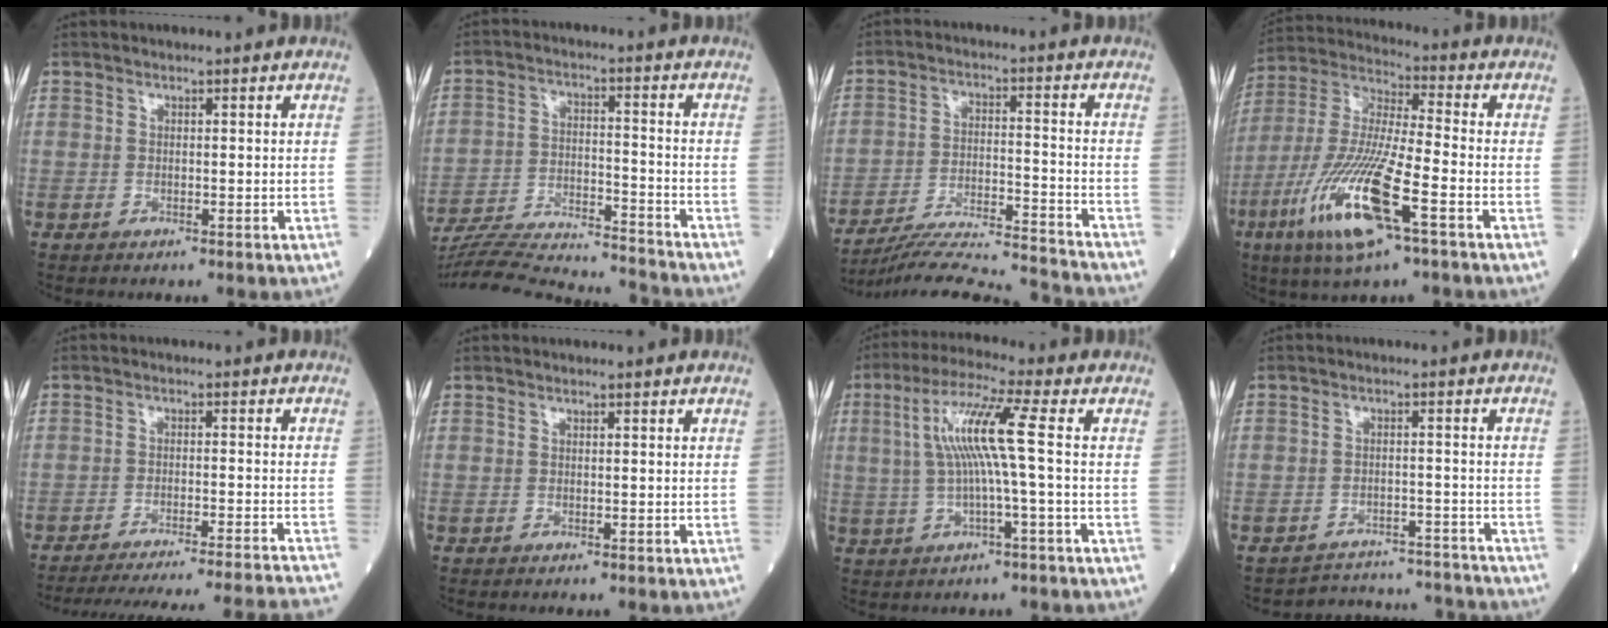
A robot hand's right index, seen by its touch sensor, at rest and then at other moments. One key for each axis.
{"total": 20.2, "fx": -19.5, "fy": 0.6, "fz": 5.4, "tx": -0.122, "ty": -0.010, "tz": -0.301}
{"total": 17.9, "fx": -17.3, "fy": -1.3, "fz": 4.6, "tx": -0.085, "ty": -0.015, "tz": -0.268}
{"total": 17.2, "fx": -7.3, "fy": 2.0, "fz": 15.5, "tx": -0.335, "ty": -0.027, "tz": -0.138}
{"total": 26.7, "fx": -24.9, "fy": -0.9, "fz": 9.7, "tx": -0.098, "ty": -0.045, "tz": -0.321}
{"total": 0.0}
{"total": 9.0, "fx": 0.8, "fy": -0.8, "fz": 8.9, "tx": -0.176, "ty": 0.020, "tz": 0.015}
{"total": 11.4, "fx": -11.2, "fy": 1.7, "fz": -0.4, "tx": 0.014, "ty": 0.027, "tz": -0.139}